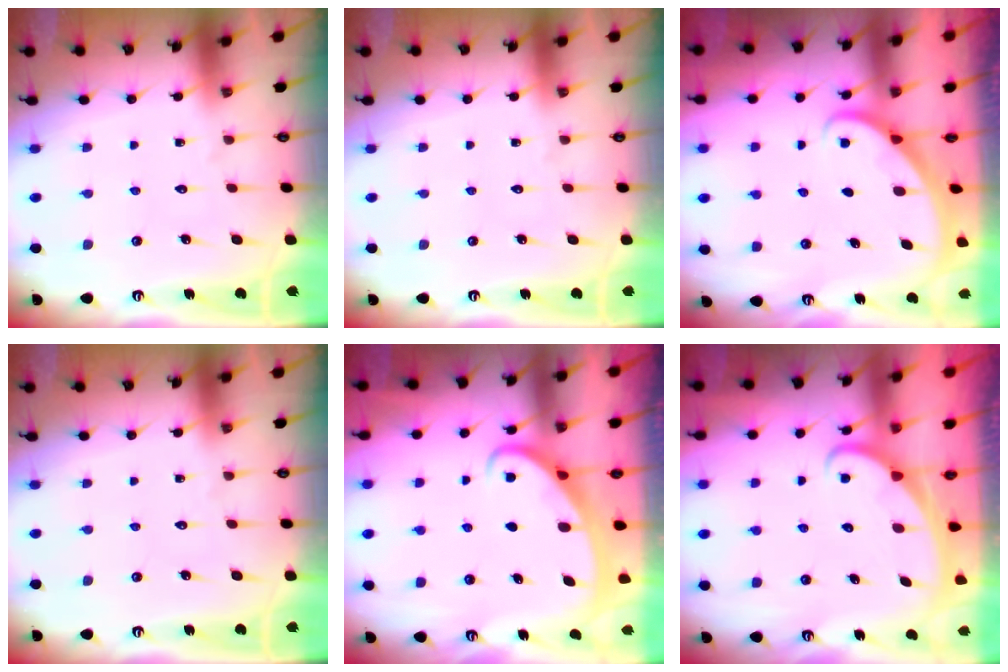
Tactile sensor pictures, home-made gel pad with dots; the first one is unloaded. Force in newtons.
{"total": 0.0}
{"total": 2.1, "press": 2.1, "slide": 0.1}
{"total": 0.0}
{"total": 2.4, "press": 2.4, "slide": 0.4}
{"total": 2.3, "press": 2.3, "slide": 0.1}